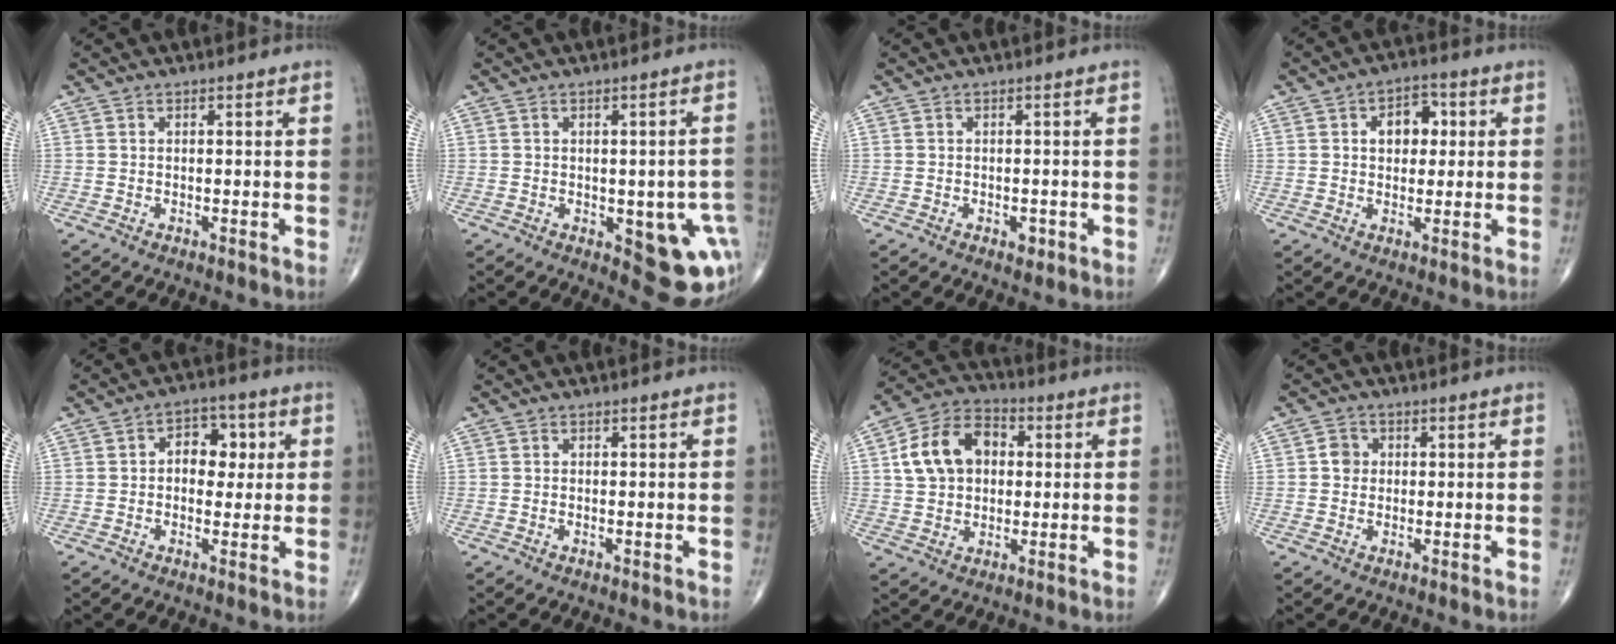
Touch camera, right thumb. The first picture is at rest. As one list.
[{"total": 12.0, "force": [-2.9, 5.2, 10.5], "torque": [-0.098, -0.002, -0.019]}, {"total": 1.6, "force": [-0.6, 1.0, 1.1], "torque": [-0.010, 0.000, -0.007]}, {"total": 6.7, "force": [1.5, 4.6, 4.7], "torque": [-0.039, 0.008, 0.017]}, {"total": 7.2, "force": [1.1, 5.0, 5.0], "torque": [-0.031, 0.011, 0.011]}, {"total": 0.0}, {"total": 13.1, "force": [2.3, 9.5, 8.7], "torque": [-0.136, 0.017, 0.033]}, {"total": 2.6, "force": [0.3, 2.4, 1.1], "torque": [-0.004, 0.004, 0.000]}]